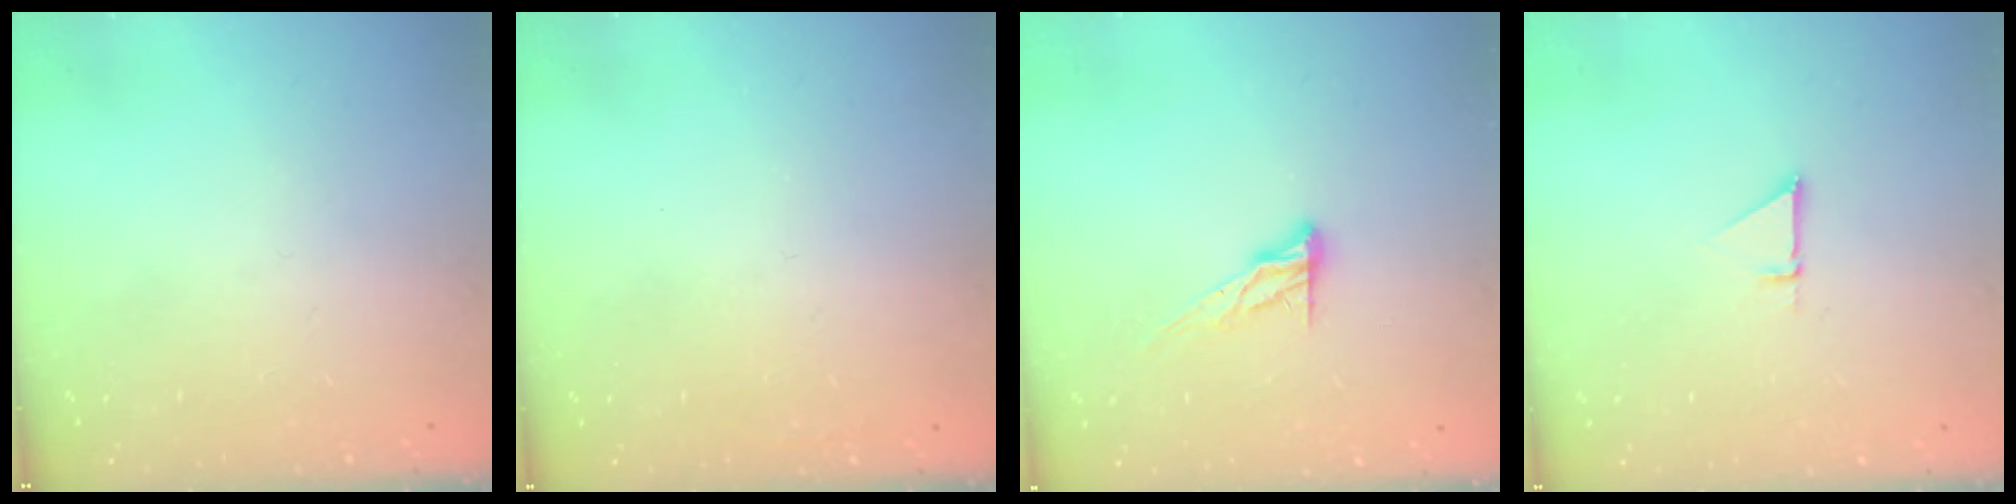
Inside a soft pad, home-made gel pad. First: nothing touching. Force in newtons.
{"total": 1.6, "press": 1.6, "slide": 0.1}
{"total": 8.2, "press": 8.2, "slide": 0.2}
{"total": 1.4, "press": 1.4, "slide": 0.0}